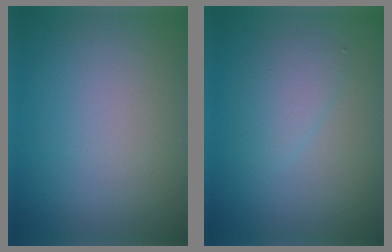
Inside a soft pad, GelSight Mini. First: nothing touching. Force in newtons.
{"total": 2.0, "press": 2.0, "slide": 0.1}